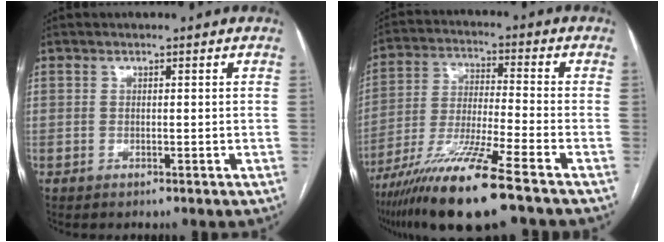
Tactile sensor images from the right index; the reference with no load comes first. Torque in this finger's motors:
{"motor_torque": [0.99, -1.08, 1.05, 0.21]}